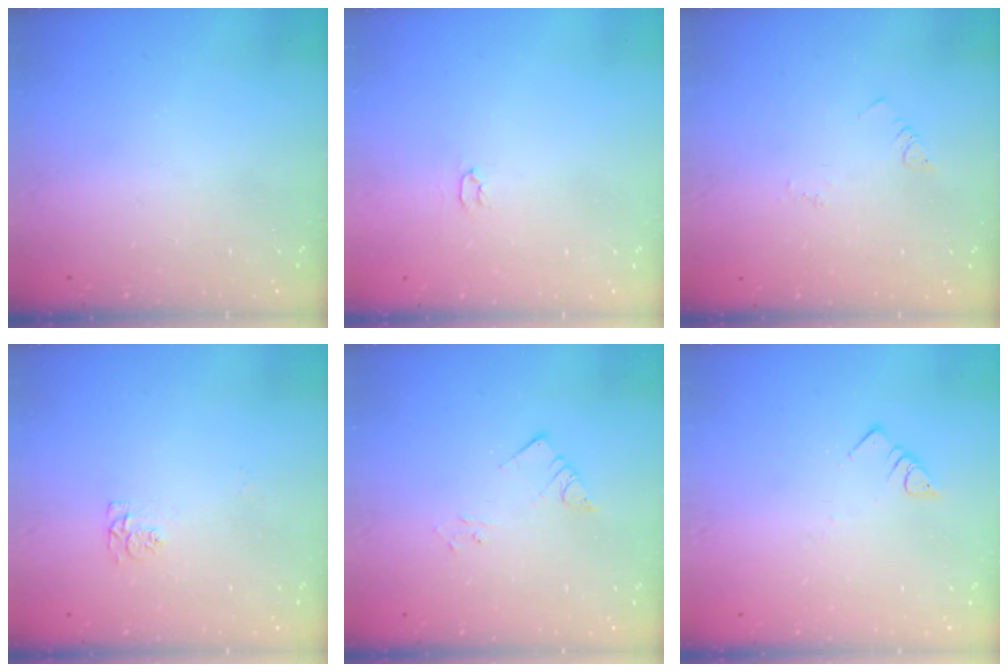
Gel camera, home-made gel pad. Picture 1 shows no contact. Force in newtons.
{"total": 2.0, "press": 2.0, "slide": 0.3}
{"total": 2.5, "press": 2.5, "slide": 0.4}
{"total": 4.3, "press": 4.3, "slide": 0.8}
{"total": 3.9, "press": 3.9, "slide": 0.2}
{"total": 3.0, "press": 3.0, "slide": 0.1}